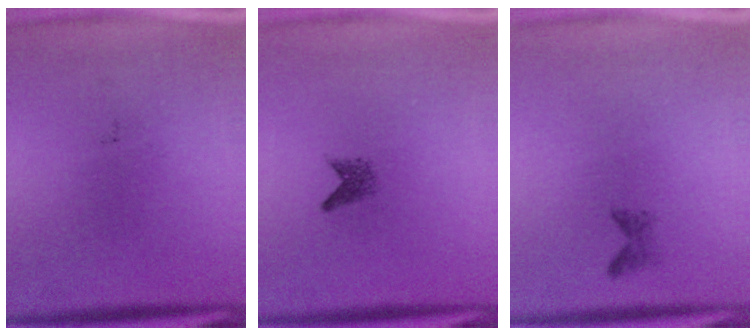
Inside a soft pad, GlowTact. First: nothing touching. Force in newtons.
{"total": 1.5}
{"total": 0.9}